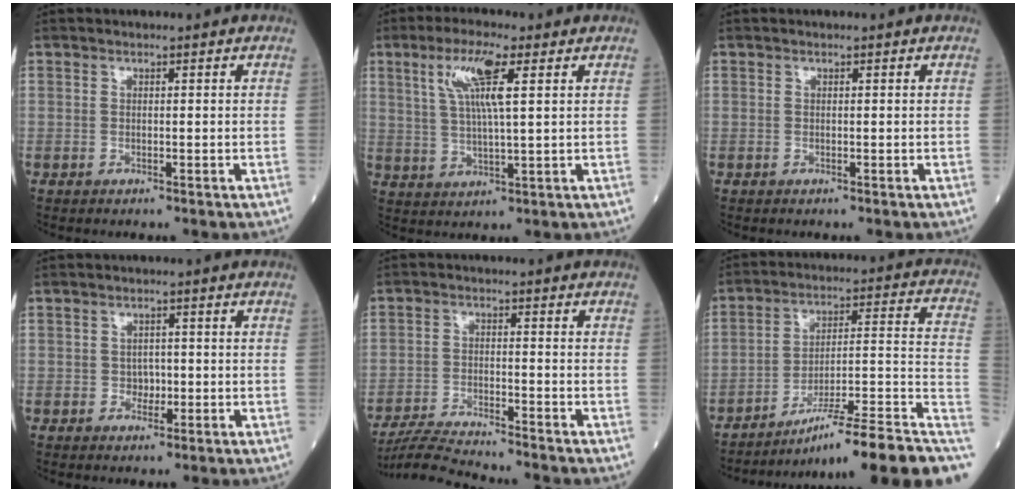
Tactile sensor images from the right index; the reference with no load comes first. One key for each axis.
{"total": 8.3, "fx": 3.3, "fy": 0.7, "fz": 7.6, "tx": -0.153, "ty": 0.008, "tz": 0.062}
{"total": 0.0}
{"total": 1.8, "fx": -0.4, "fy": 1.5, "fz": 1.0, "tx": -0.007, "ty": 0.005, "tz": -0.005}
{"total": 7.5, "fx": -7.2, "fy": -1.0, "fz": 1.9, "tx": -0.032, "ty": -0.019, "tz": -0.129}
{"total": 19.9, "fx": -14.0, "fy": 0.2, "fz": 14.2, "tx": -0.136, "ty": 0.029, "tz": -0.218}